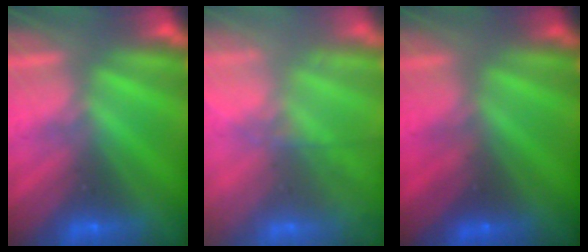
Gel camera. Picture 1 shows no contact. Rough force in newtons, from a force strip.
{"total": 10.9}
{"total": 2.2}